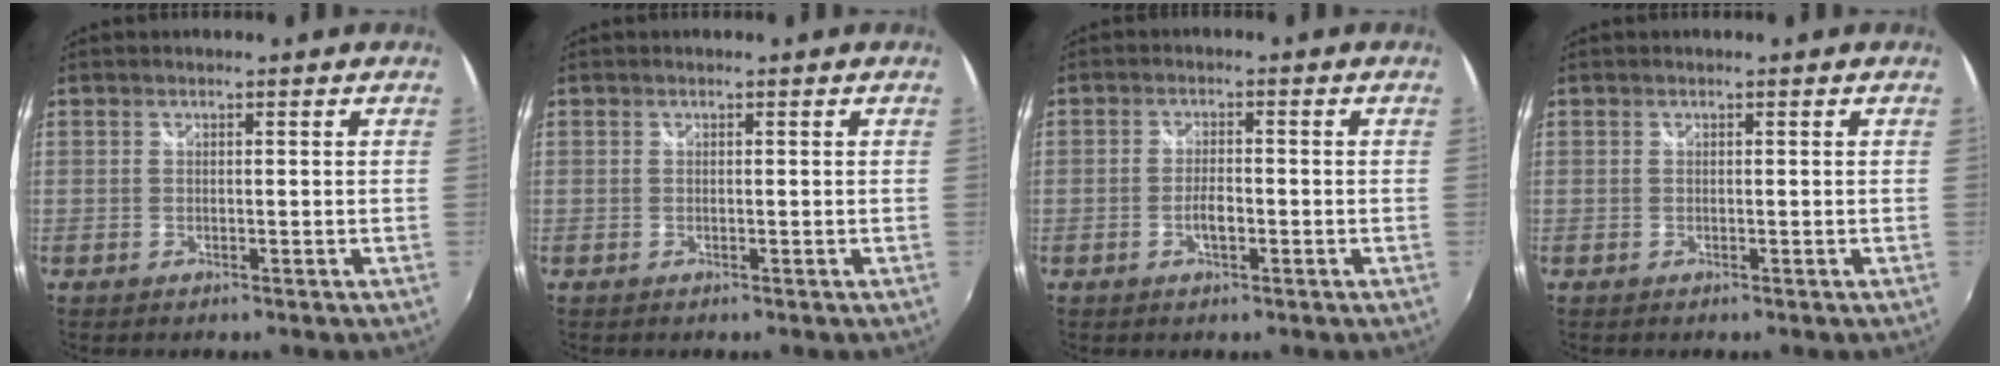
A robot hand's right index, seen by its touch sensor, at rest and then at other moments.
{"total": 0.0}
{"total": 3.0, "force": [-1.2, 1.1, 2.5], "torque": [-0.052, 0.000, -0.023]}
{"total": 0.0}